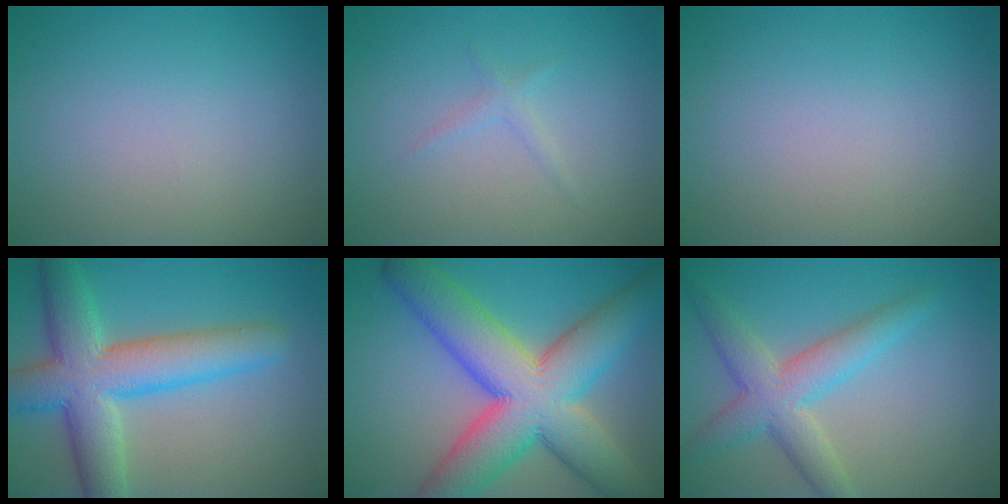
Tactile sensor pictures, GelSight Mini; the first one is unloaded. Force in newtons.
{"total": 0.9, "press": 0.9, "slide": 0.0}
{"total": 0.0}
{"total": 8.9, "press": 8.9, "slide": 0.4}
{"total": 13.2, "press": 13.2, "slide": 0.4}
{"total": 5.1, "press": 5.1, "slide": 0.3}